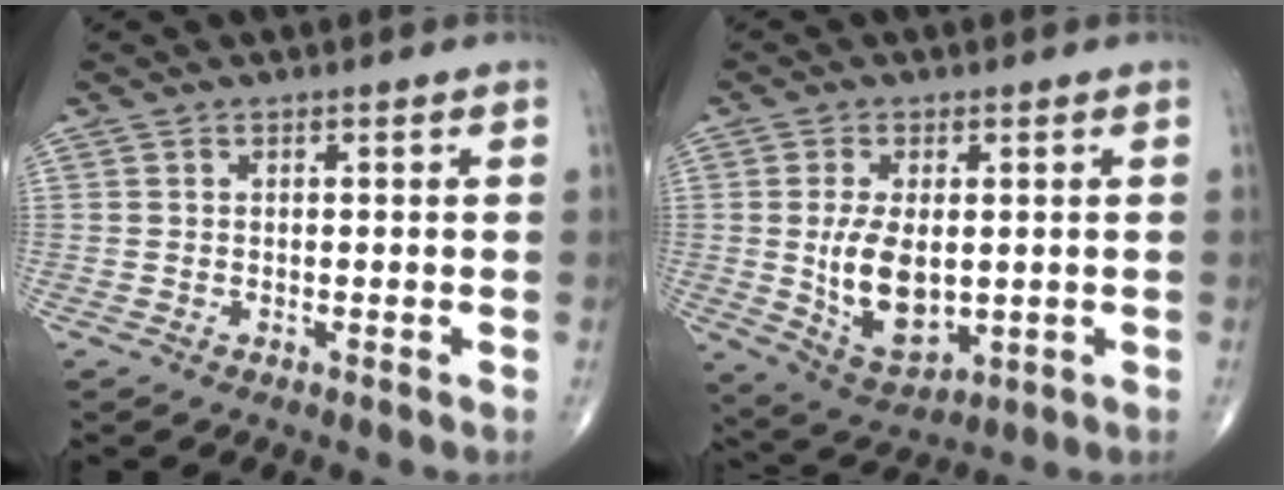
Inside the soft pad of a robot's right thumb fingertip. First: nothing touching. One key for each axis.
{"total": 10.8, "fx": 0.0, "fy": 6.0, "fz": 9.0, "tx": -0.152, "ty": -0.016, "tz": 0.017}